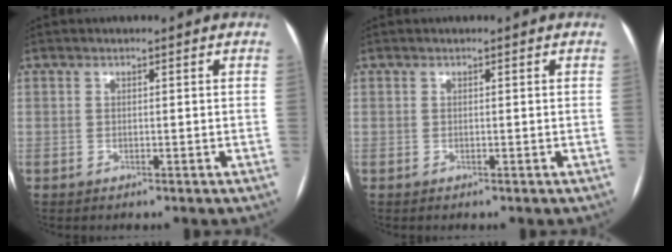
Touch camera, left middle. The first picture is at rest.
{"total": 0.0}